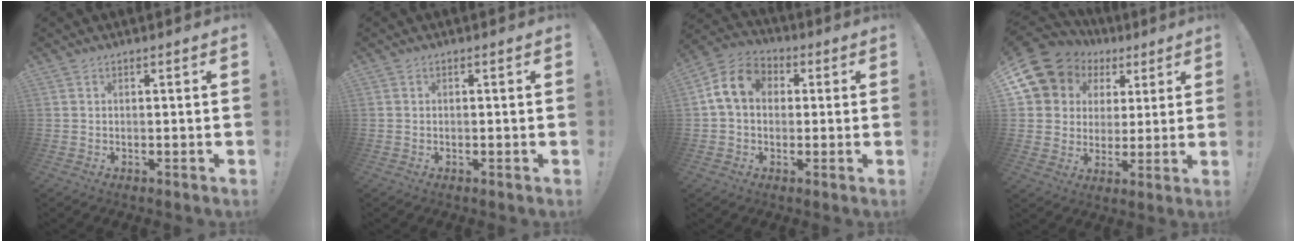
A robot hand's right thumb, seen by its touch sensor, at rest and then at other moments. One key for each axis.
{"total": 0.0}
{"total": 11.3, "fx": 2.4, "fy": 8.7, "fz": 6.9, "tx": -0.124, "ty": 0.016, "tz": 0.052}
{"total": 12.3, "fx": 6.5, "fy": 9.7, "fz": 3.9, "tx": -0.079, "ty": -0.036, "tz": 0.137}